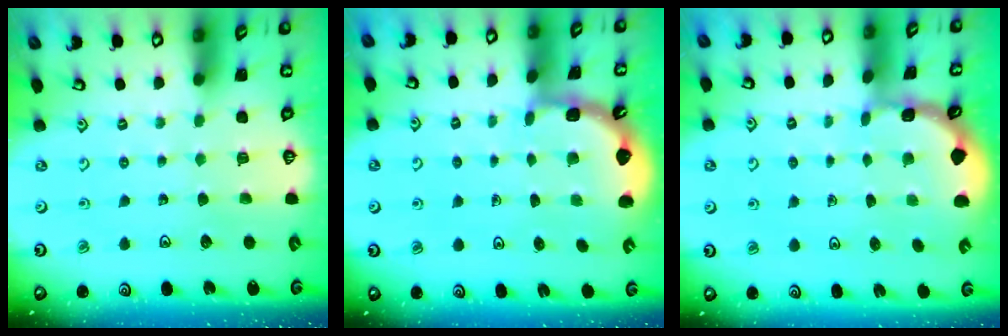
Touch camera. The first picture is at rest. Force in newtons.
{"total": 1.9, "press": 1.9, "slide": 0.2}
{"total": 1.5, "press": 1.5, "slide": 0.2}